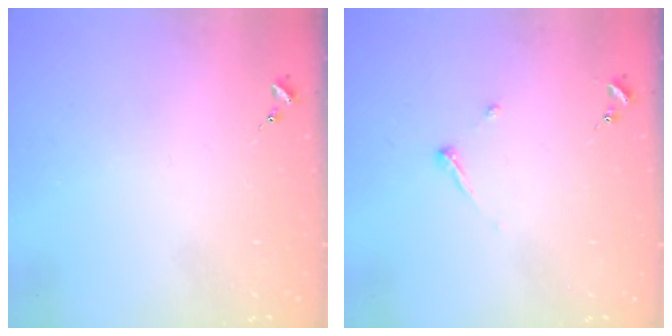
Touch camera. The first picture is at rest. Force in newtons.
{"total": 4.5, "press": 4.5, "slide": 0.4}